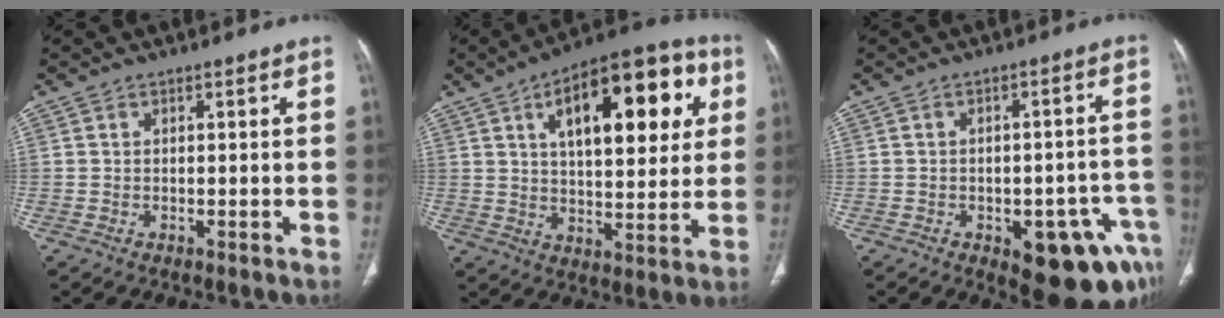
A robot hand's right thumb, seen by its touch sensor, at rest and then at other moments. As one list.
[{"total": 22.9, "force": [7.9, 10.5, 18.8], "torque": [-0.229, 0.005, 0.113]}, {"total": 14.6, "force": [-6.9, 6.6, 11.0], "torque": [-0.078, 0.039, -0.073]}]